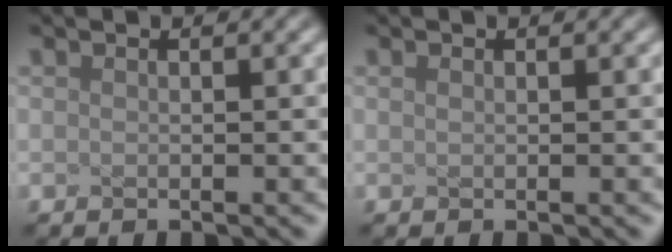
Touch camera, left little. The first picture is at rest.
{"total": 0.0}